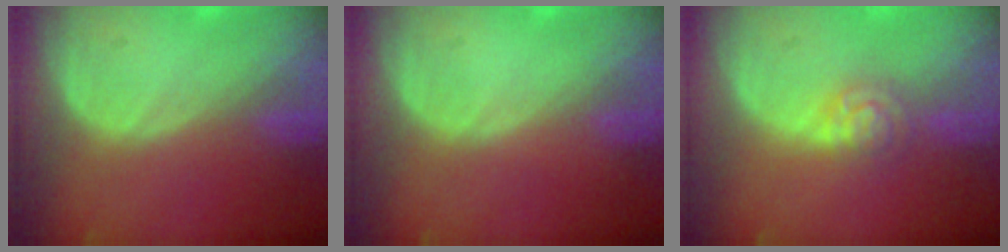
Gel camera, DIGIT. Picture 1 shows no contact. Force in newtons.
{"total": 0.0}
{"total": 4.7, "press": 3.9, "slide": 2.6}